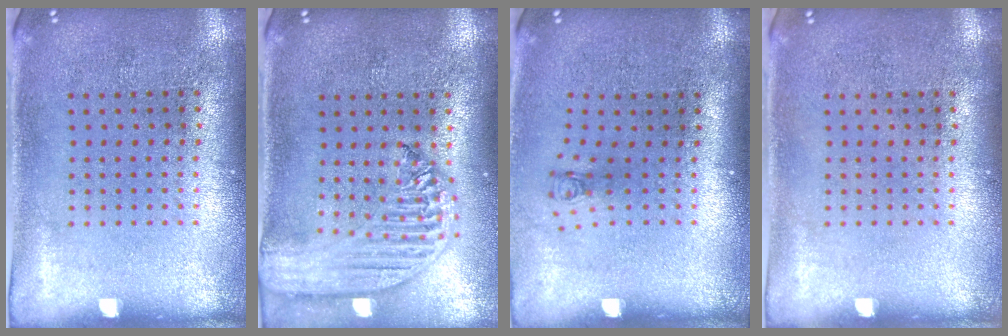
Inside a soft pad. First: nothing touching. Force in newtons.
{"total": 2.5, "press": 2.1, "slide": 1.3}
{"total": 0.8, "press": 0.3, "slide": 0.7}
{"total": 0.0}